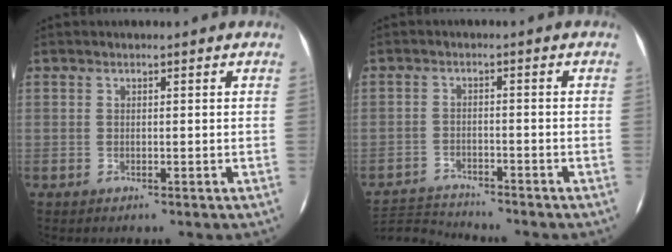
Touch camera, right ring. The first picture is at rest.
{"total": 8.0, "force": [-7.8, 1.2, 1.0], "torque": [-0.047, 0.003, -0.140]}